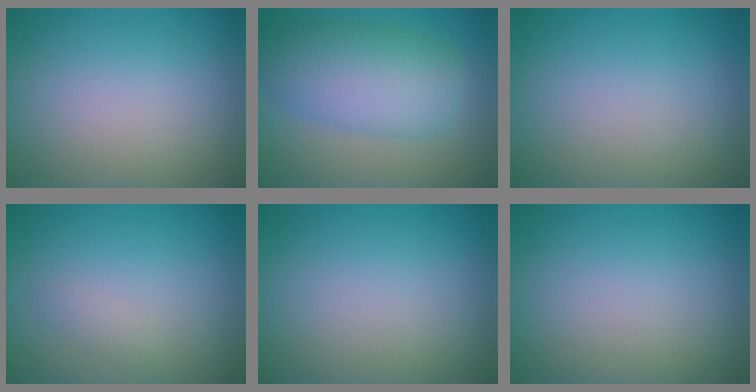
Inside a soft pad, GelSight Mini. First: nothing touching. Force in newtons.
{"total": 7.0, "press": 7.0, "slide": 0.2}
{"total": 0.0}
{"total": 0.7, "press": 0.7, "slide": 0.1}
{"total": 0.0}
{"total": 0.0}